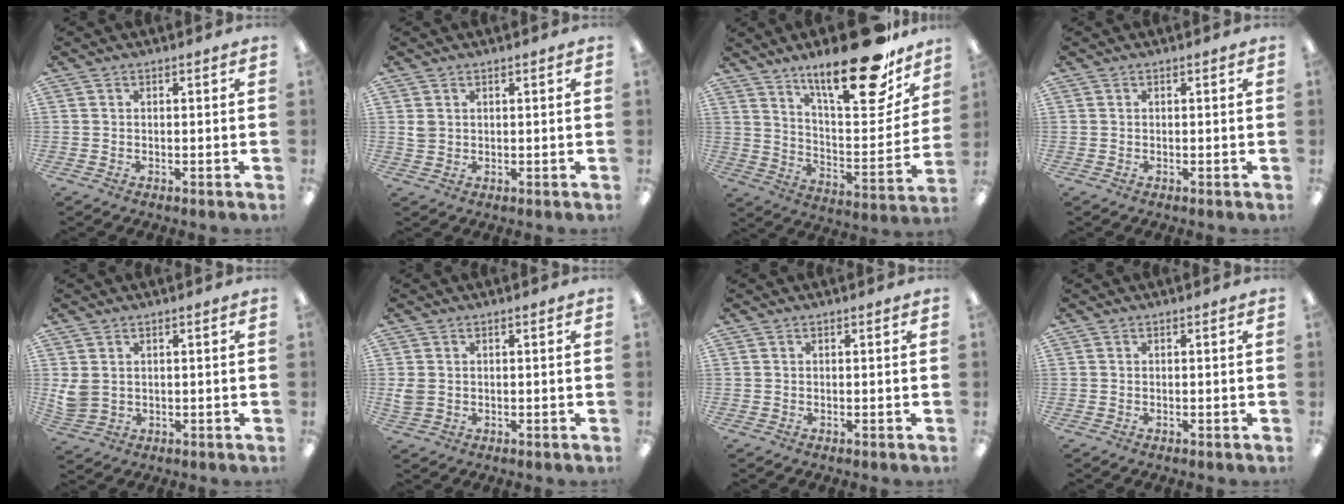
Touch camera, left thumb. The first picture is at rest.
{"total": 1.8, "force": [0.9, 1.5, 0.7], "torque": [-0.016, 0.004, 0.016]}
{"total": 23.9, "force": [17.4, 6.7, 14.9], "torque": [-0.214, -0.120, 0.281]}
{"total": 0.0}
{"total": 4.0, "force": [1.5, 3.1, 2.0], "torque": [-0.039, -0.003, 0.029]}
{"total": 2.6, "force": [0.2, 2.2, 1.4], "torque": [-0.018, 0.003, 0.003]}
{"total": 0.0}
{"total": 0.0}